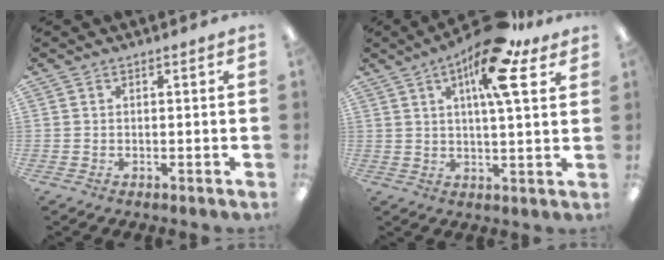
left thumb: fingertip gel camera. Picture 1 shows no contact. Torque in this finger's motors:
{"motor_torque": [0.56, 0.12, -0.15, 0.18, 0.12]}